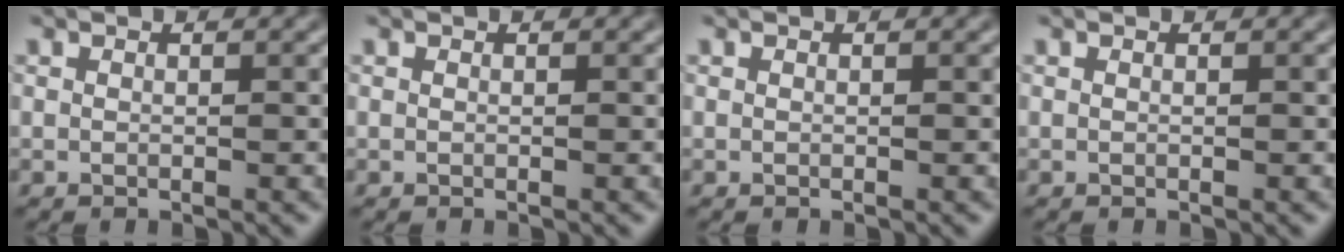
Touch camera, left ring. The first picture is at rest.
{"total": 0.0}
{"total": 0.0}
{"total": 0.0}